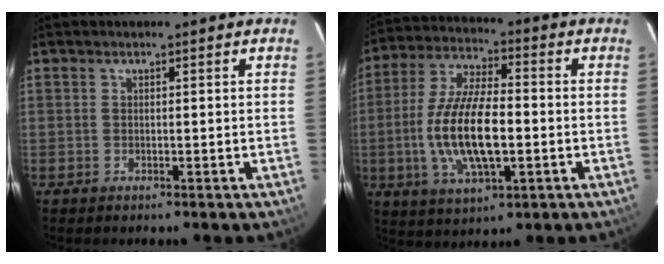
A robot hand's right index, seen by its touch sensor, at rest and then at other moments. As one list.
[{"total": 15.4, "force": [-2.7, 5.7, 14.1], "torque": [-0.288, -0.004, -0.047]}]